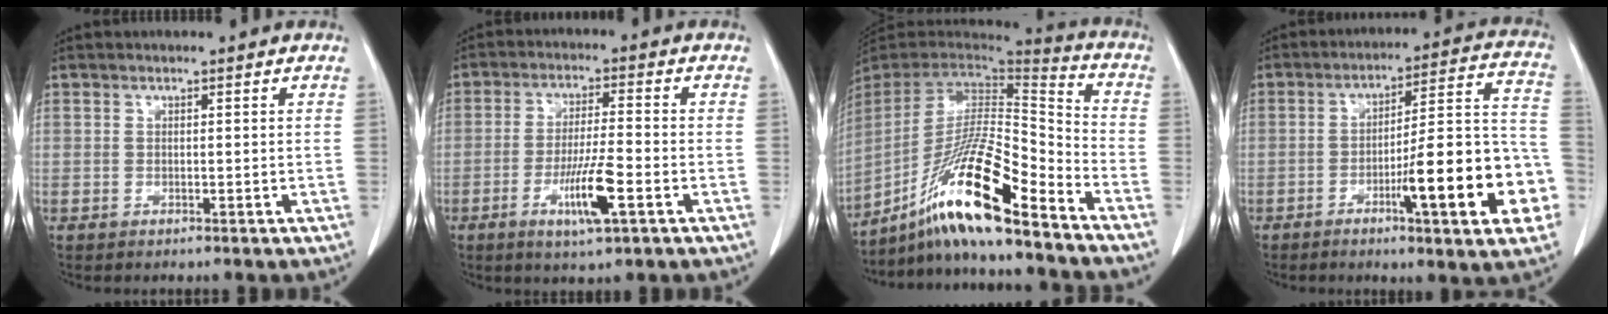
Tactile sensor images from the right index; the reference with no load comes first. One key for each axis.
{"total": 8.1, "fx": -3.3, "fy": 0.5, "fz": 7.4, "tx": -0.138, "ty": -0.012, "tz": -0.057}
{"total": 18.5, "fx": -12.5, "fy": 1.3, "fz": 13.6, "tx": -0.269, "ty": -0.009, "tz": -0.228}
{"total": 17.8, "fx": -6.2, "fy": 2.2, "fz": 16.5, "tx": -0.190, "ty": 0.022, "tz": -0.084}